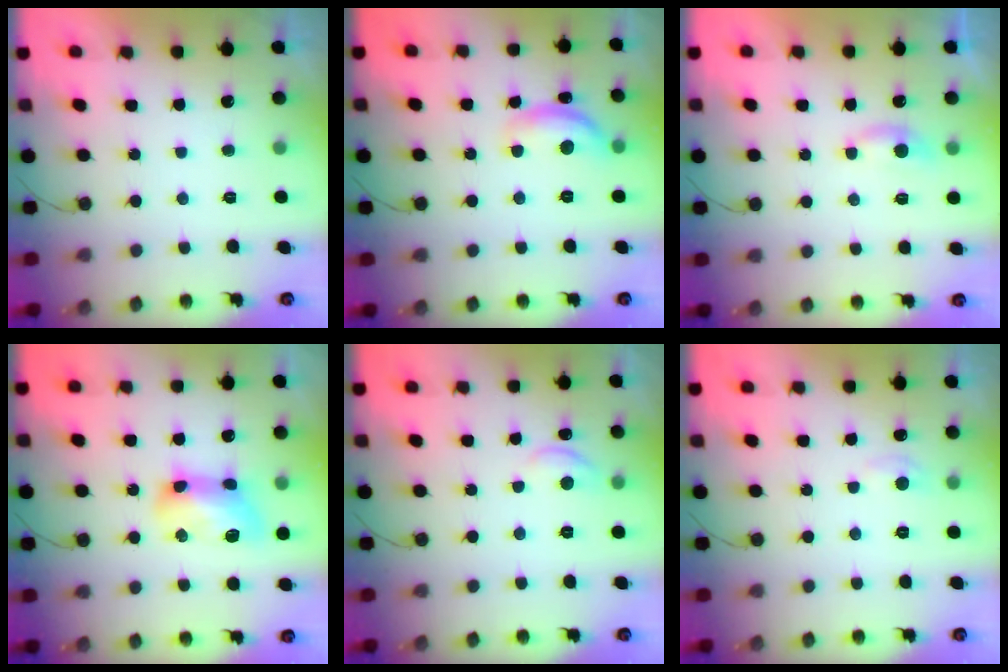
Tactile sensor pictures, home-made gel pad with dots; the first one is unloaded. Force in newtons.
{"total": 11.2, "press": 11.2, "slide": 0.6}
{"total": 5.0, "press": 4.9, "slide": 0.4}
{"total": 12.5, "press": 12.5, "slide": 0.4}
{"total": 6.6, "press": 6.6, "slide": 0.6}
{"total": 4.0, "press": 4.0, "slide": 0.5}